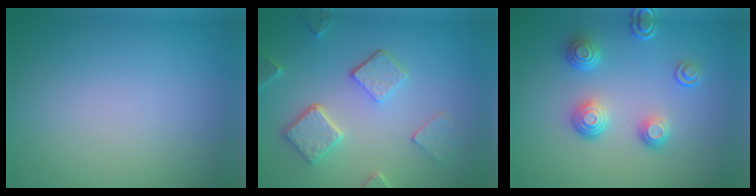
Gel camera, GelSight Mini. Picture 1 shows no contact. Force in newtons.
{"total": 4.9, "press": 3.8, "slide": 3.1}
{"total": 3.7, "press": 2.9, "slide": 2.3}